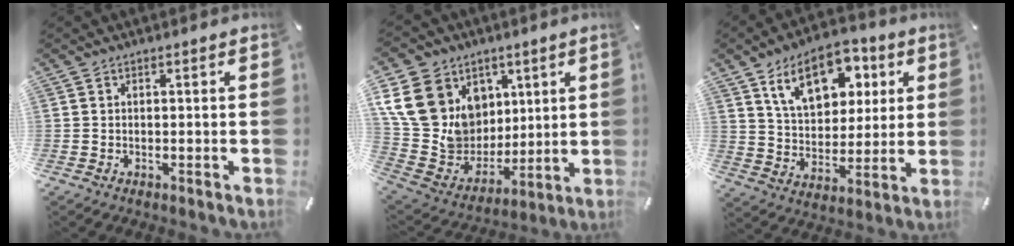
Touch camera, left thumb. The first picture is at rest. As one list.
[{"total": 19.7, "force": [7.2, 16.9, 7.2], "torque": [-0.125, -0.042, 0.158]}, {"total": 15.3, "force": [8.0, 9.7, 8.8], "torque": [-0.145, -0.022, 0.145]}]